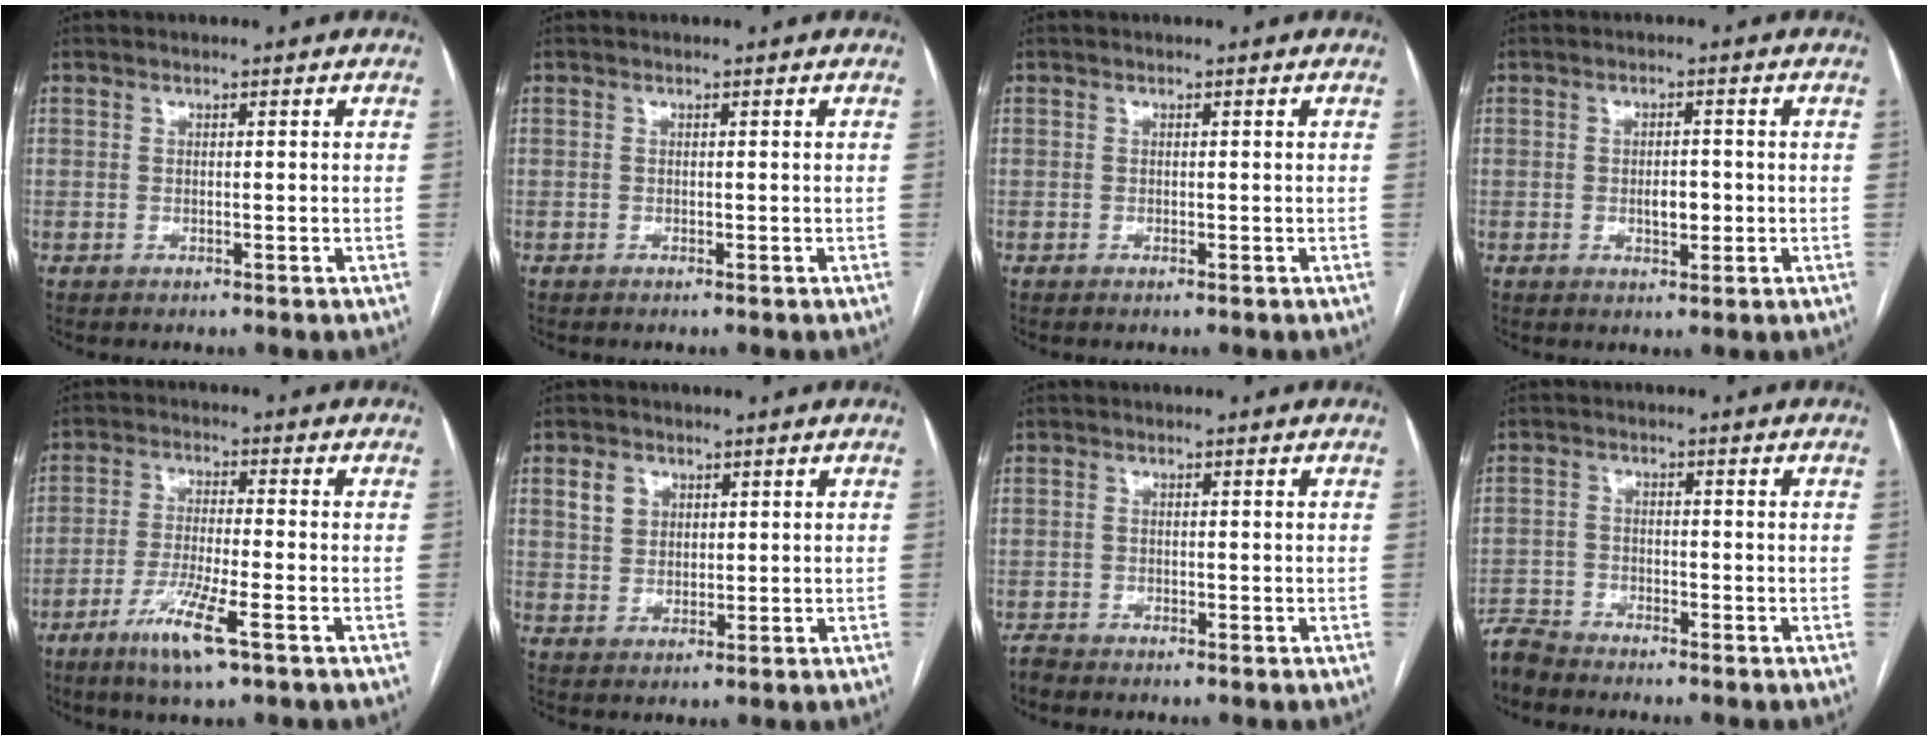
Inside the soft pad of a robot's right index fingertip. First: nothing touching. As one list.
[{"total": 0.0}, {"total": 0.0}, {"total": 2.7, "force": [-0.5, 1.1, 2.5], "torque": [-0.041, 0.002, -0.004]}, {"total": 8.5, "force": [-4.8, 0.5, 7.1], "torque": [-0.141, -0.018, -0.085]}, {"total": 3.8, "force": [1.7, 3.1, 1.5], "torque": [-0.034, 0.014, 0.039]}, {"total": 1.1, "force": [-1.0, 0.2, -0.2], "torque": [-0.001, -0.003, -0.021]}, {"total": 3.6, "force": [-3.6, 0.6, -0.3], "torque": [0.004, -0.011, -0.072]}]